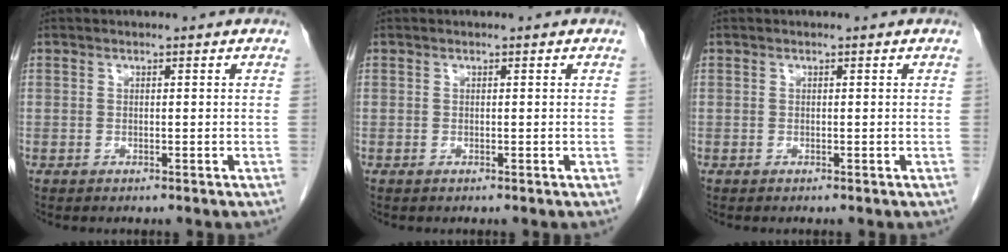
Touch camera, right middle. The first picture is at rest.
{"total": 0.0}
{"total": 0.0}